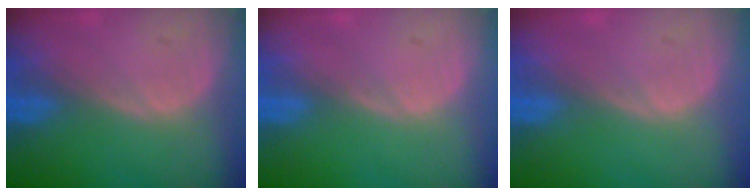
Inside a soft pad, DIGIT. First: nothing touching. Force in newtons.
{"total": 0.0}
{"total": 0.0}